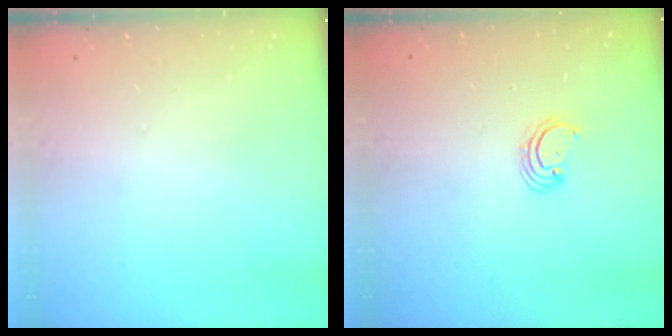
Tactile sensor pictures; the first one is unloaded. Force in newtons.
{"total": 2.5, "press": 2.5, "slide": 0.3}